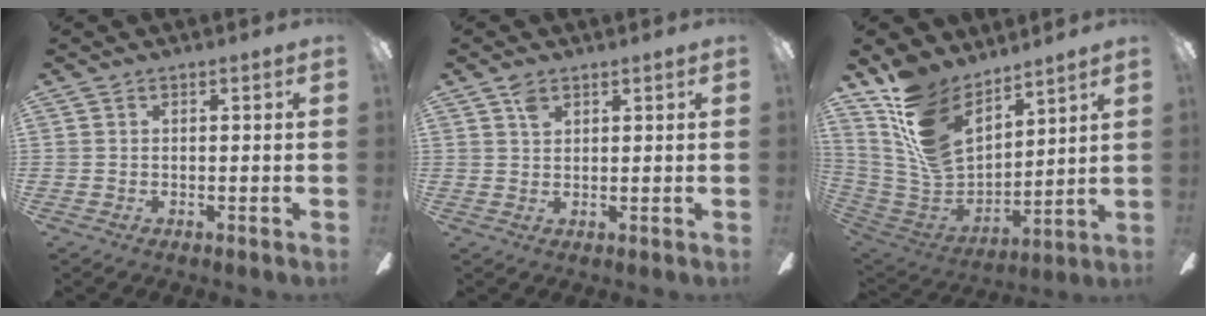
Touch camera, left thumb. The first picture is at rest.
{"total": 2.5, "force": [1.7, 1.4, 1.2], "torque": [-0.021, -0.003, 0.030]}
{"total": 16.2, "force": [10.7, 8.8, 8.4], "torque": [-0.197, -0.070, 0.207]}